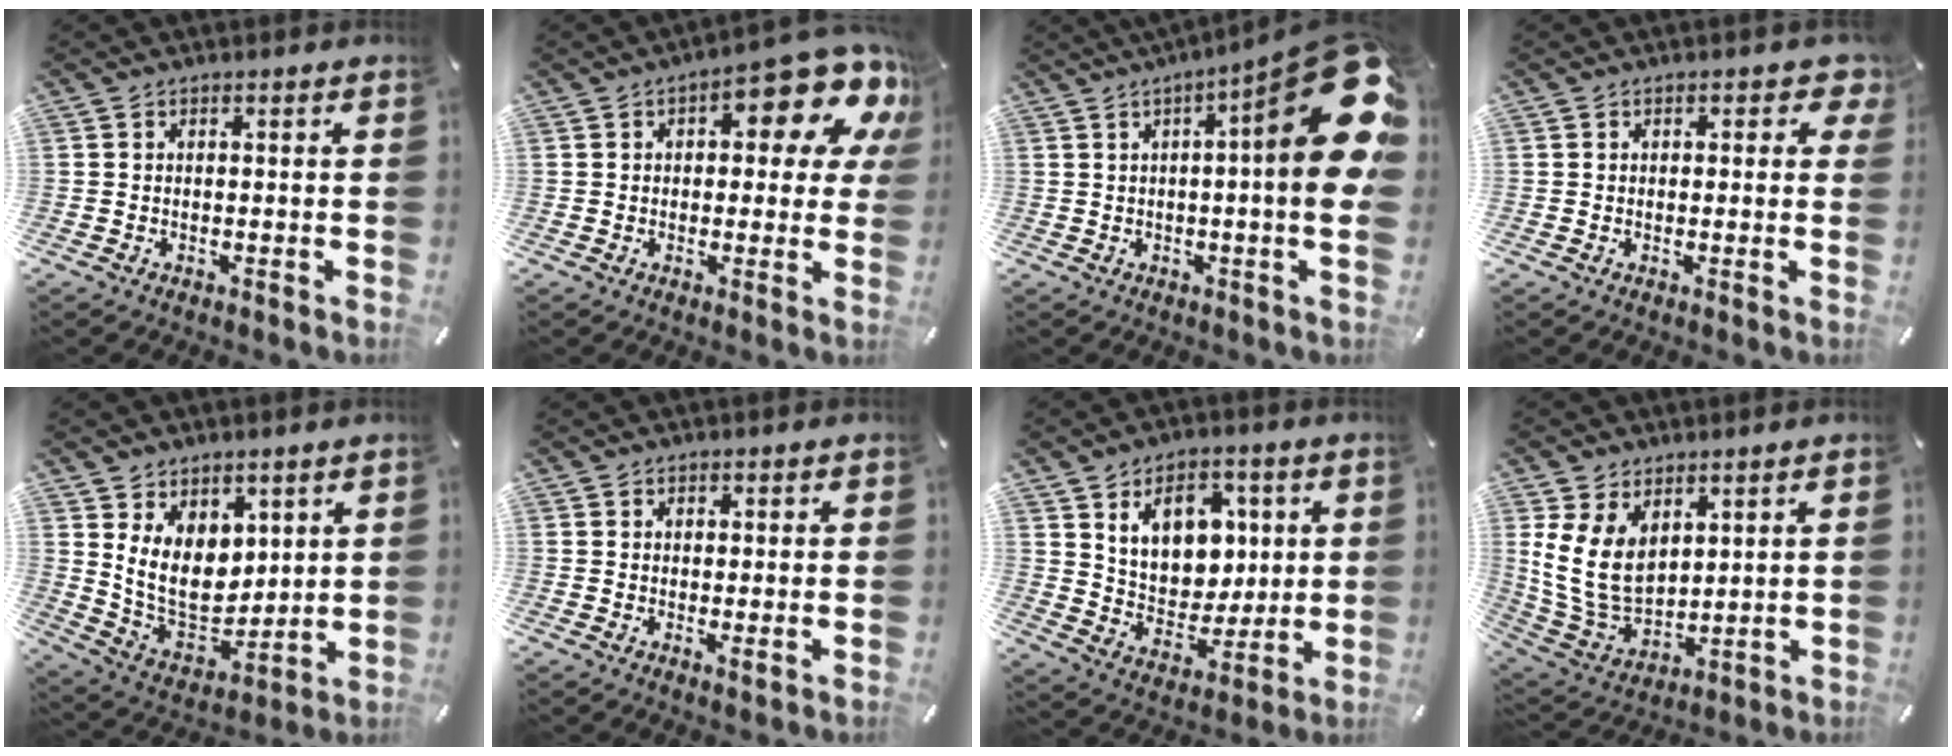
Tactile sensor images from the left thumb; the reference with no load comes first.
{"total": 14.3, "force": [6.9, 5.7, 11.1], "torque": [-0.130, -0.058, 0.110]}
{"total": 23.9, "force": [6.7, 4.1, 22.6], "torque": [-0.303, -0.069, 0.103]}
{"total": 2.9, "force": [1.1, 2.0, 1.9], "torque": [-0.007, -0.004, 0.012]}
{"total": 11.9, "force": [4.1, 9.4, 6.1], "torque": [-0.130, -0.037, 0.082]}
{"total": 1.4, "force": [0.8, 0.9, 0.8], "torque": [-0.007, -0.004, 0.013]}
{"total": 12.8, "force": [5.8, 9.7, 5.9], "torque": [-0.089, -0.024, 0.110]}
{"total": 12.7, "force": [3.7, 9.5, 7.6], "torque": [-0.179, -0.019, 0.071]}